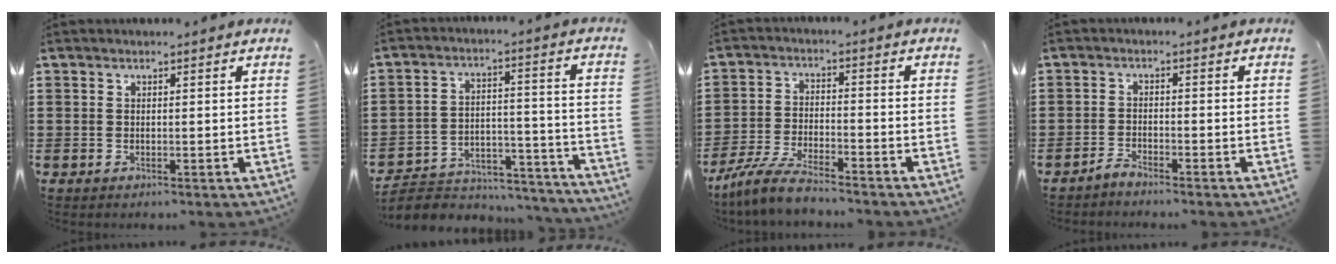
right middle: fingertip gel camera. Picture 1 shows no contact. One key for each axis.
{"total": 5.6, "fx": -5.4, "fy": 1.4, "fz": 1.0, "tx": -0.021, "ty": 0.009, "tz": -0.109}
{"total": 5.9, "fx": -5.3, "fy": 0.5, "fz": 2.4, "tx": -0.060, "ty": -0.006, "tz": -0.105}
{"total": 1.9, "fx": -1.9, "fy": 0.0, "fz": 0.4, "tx": -0.019, "ty": -0.001, "tz": -0.039}